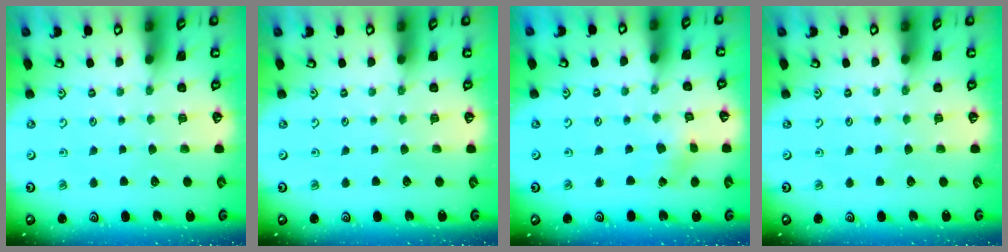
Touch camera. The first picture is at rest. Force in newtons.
{"total": 0.0}
{"total": 1.4, "press": 1.4, "slide": 0.3}
{"total": 0.0}